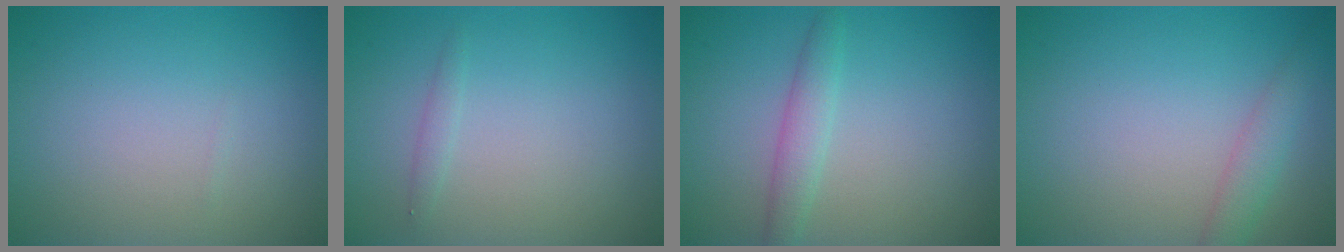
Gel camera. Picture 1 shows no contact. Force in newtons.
{"total": 0.7, "press": 0.7, "slide": 0.0}
{"total": 2.1, "press": 2.1, "slide": 0.1}
{"total": 2.1, "press": 2.1, "slide": 0.1}